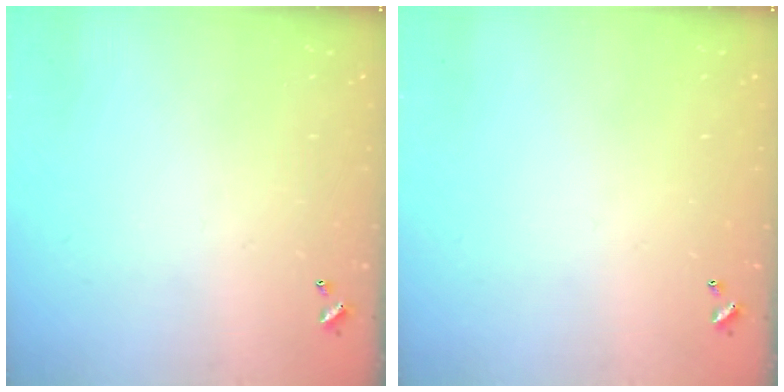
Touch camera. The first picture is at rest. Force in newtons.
{"total": 0.0}